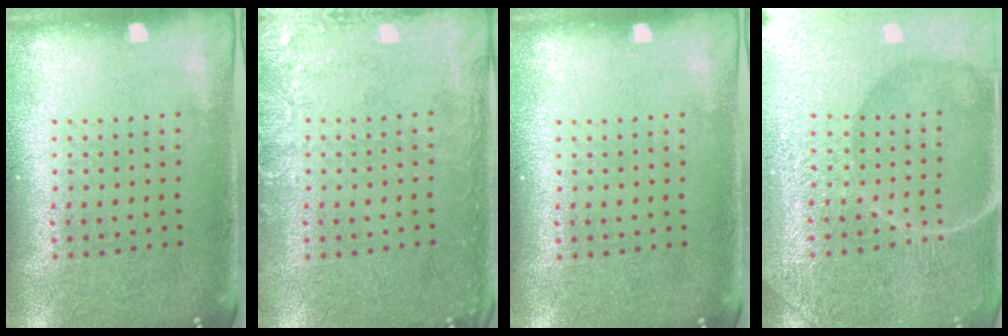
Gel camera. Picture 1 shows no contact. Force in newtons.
{"total": 2.6, "press": 2.6, "slide": 0.3}
{"total": 0.0}
{"total": 6.9, "press": 6.9, "slide": 0.7}